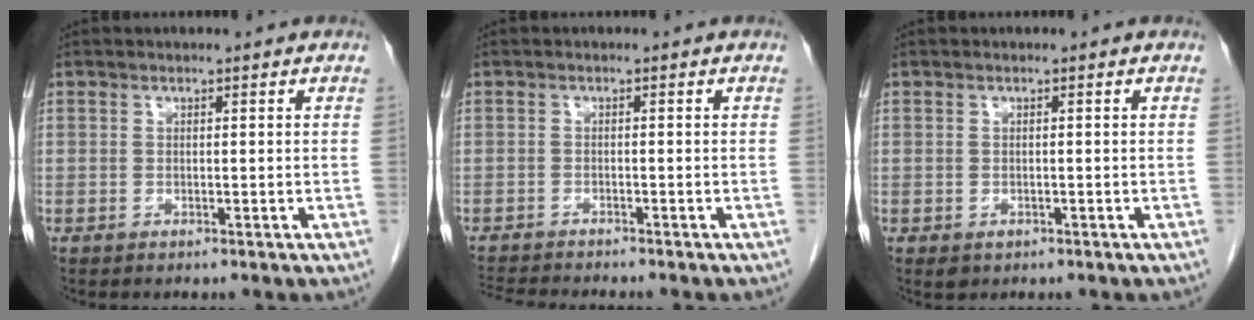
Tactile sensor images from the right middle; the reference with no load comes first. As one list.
[{"total": 5.7, "force": [-5.4, -0.2, 1.7], "torque": [-0.026, -0.014, -0.088]}, {"total": 1.2, "force": [-0.5, 0.9, 0.5], "torque": [-0.011, 0.000, 0.000]}]